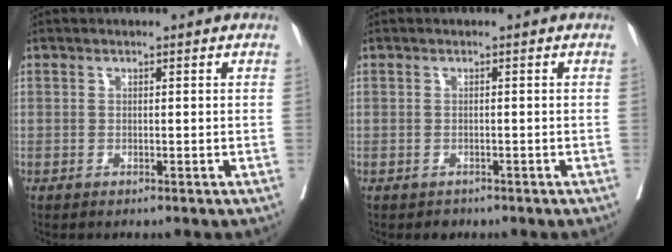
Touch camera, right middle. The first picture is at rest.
{"total": 1.1, "force": [-0.9, 0.7, 0.1], "torque": [-0.003, 0.000, -0.012]}